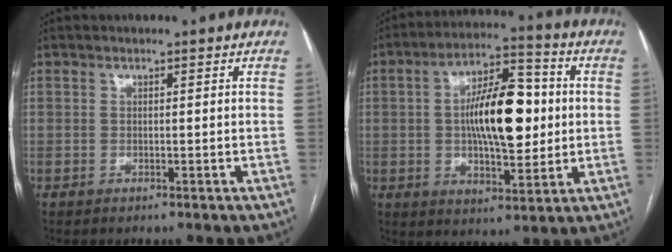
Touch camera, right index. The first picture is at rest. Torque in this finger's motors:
{"motor_torque": [2.14, 0.00, 1.05, 0.21]}